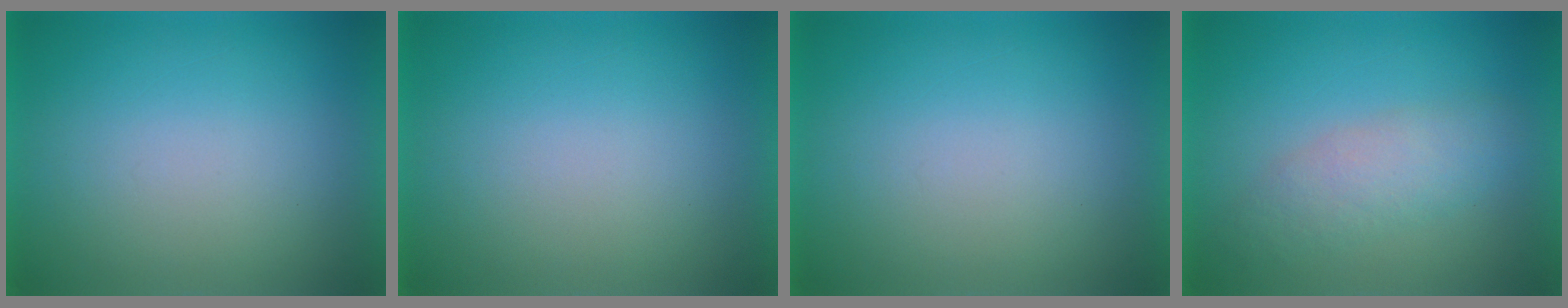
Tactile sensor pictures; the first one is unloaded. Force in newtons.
{"total": 3.0}
{"total": 0.0}
{"total": 2.8}